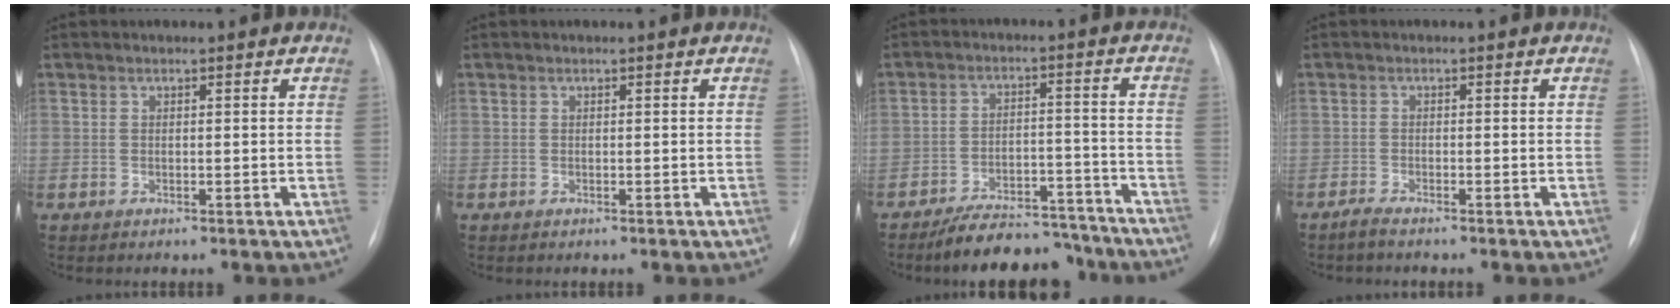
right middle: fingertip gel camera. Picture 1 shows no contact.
{"total": 0.0}
{"total": 11.6, "force": [-10.4, 3.9, 3.2], "torque": [-0.029, 0.028, -0.154]}
{"total": 1.3, "force": [-1.2, -0.2, 0.5], "torque": [-0.019, -0.005, -0.026]}